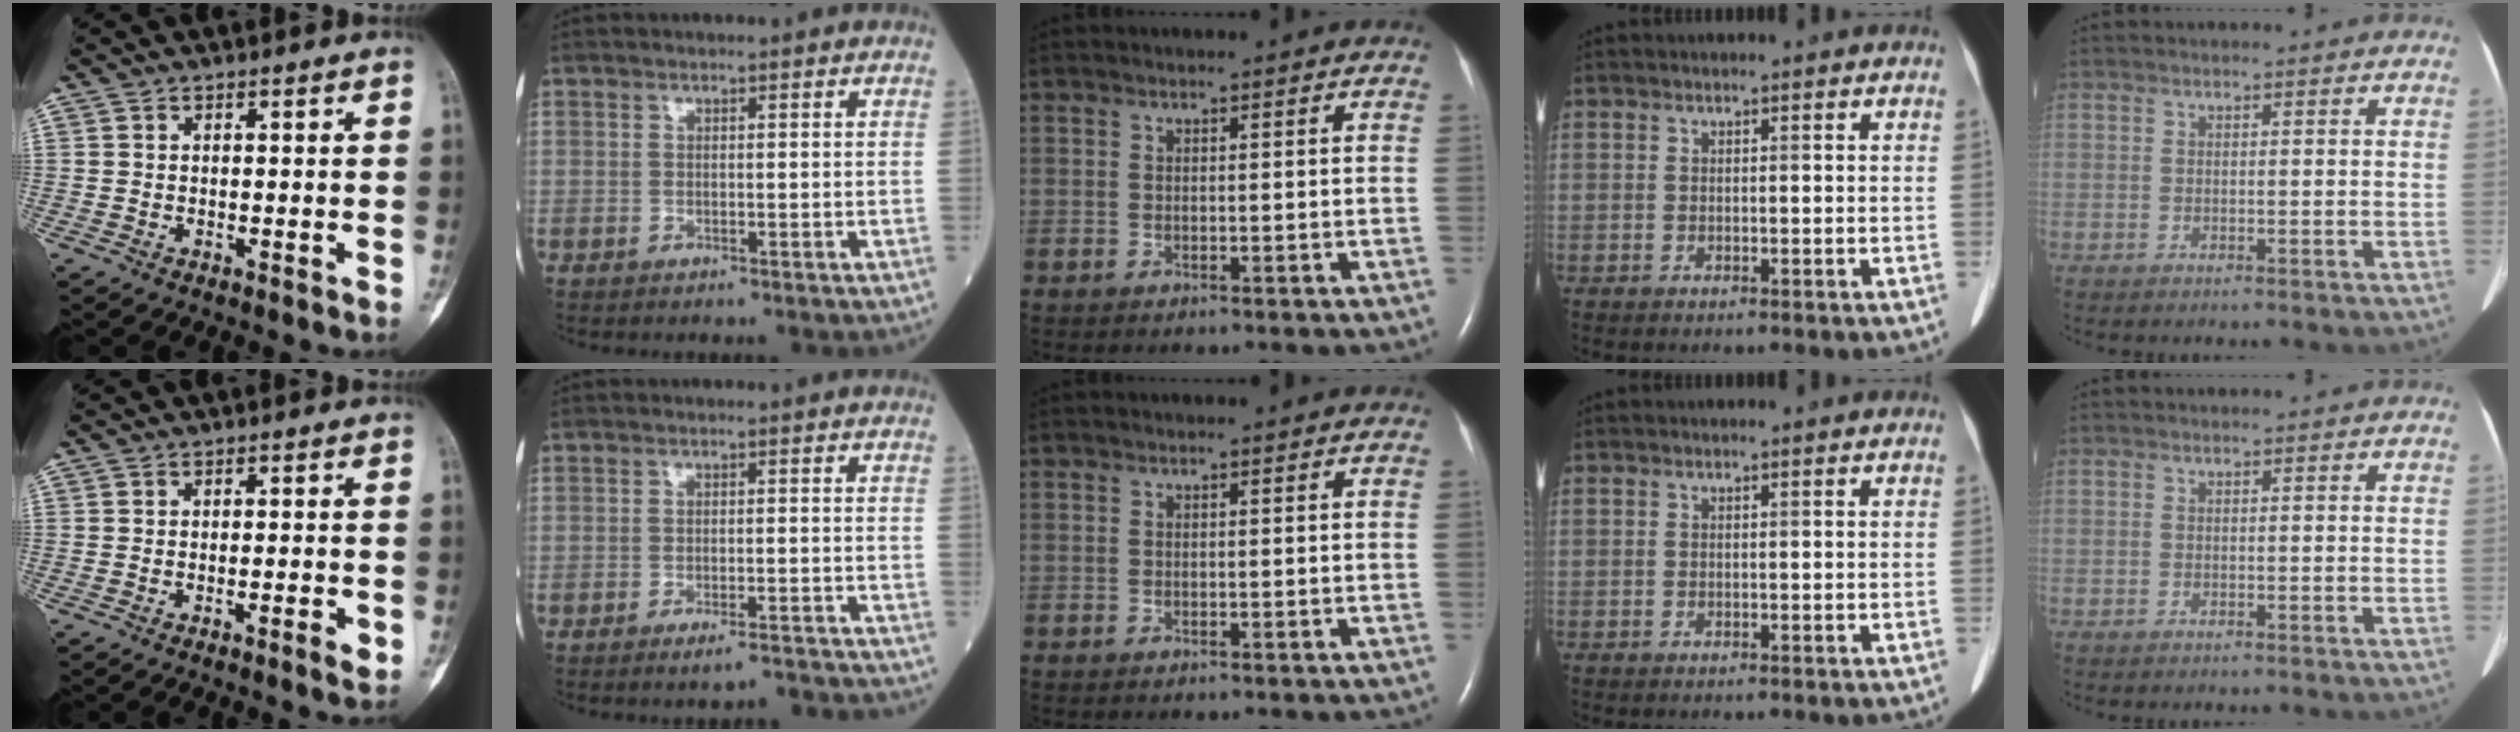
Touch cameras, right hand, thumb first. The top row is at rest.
{"thumb": {"total": 2.5, "force": [-1.1, 0.4, 2.2], "torque": [-0.037, 0.002, -0.016]}, "index": {"total": 4.4, "force": [-4.1, 0.3, 1.6], "torque": [-0.012, -0.004, -0.058]}}